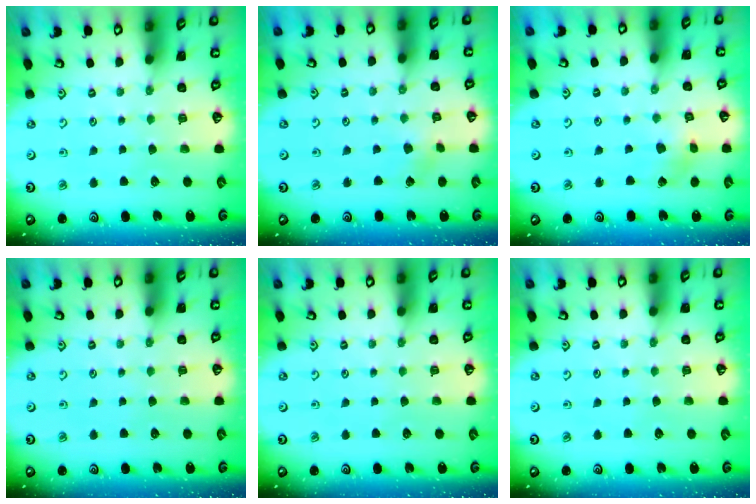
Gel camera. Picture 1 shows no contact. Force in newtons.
{"total": 2.2, "press": 2.2, "slide": 0.3}
{"total": 2.2, "press": 2.2, "slide": 0.4}
{"total": 0.0}
{"total": 0.0}
{"total": 0.0}